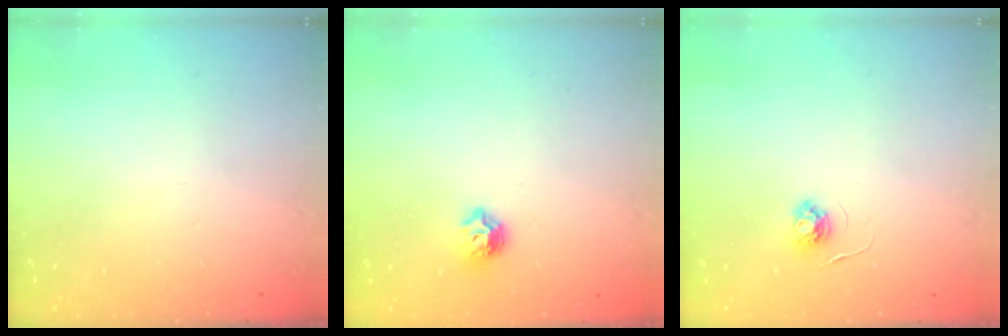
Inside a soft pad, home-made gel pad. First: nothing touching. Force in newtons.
{"total": 6.5, "press": 6.5, "slide": 0.9}
{"total": 3.8, "press": 3.8, "slide": 0.4}